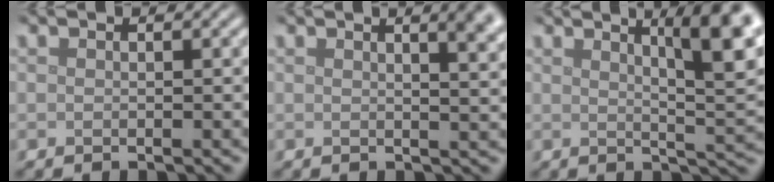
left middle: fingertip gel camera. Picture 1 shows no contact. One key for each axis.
{"total": 4.8, "fx": 2.4, "fy": 2.0, "fz": 3.6, "tx": -0.013, "ty": 0.020, "tz": 0.015}
{"total": 8.8, "fx": 3.9, "fy": 2.2, "fz": 7.6, "tx": -0.067, "ty": 0.020, "tz": 0.048}